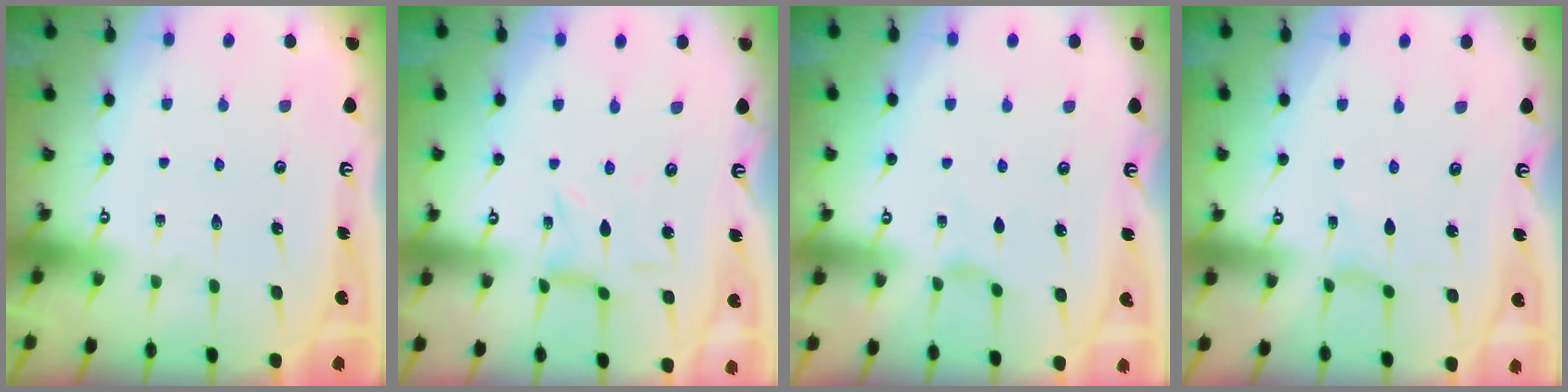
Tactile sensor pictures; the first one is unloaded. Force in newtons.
{"total": 0.8, "press": 0.7, "slide": 0.3}
{"total": 1.0, "press": 0.9, "slide": 0.4}
{"total": 1.2, "press": 1.2, "slide": 0.0}